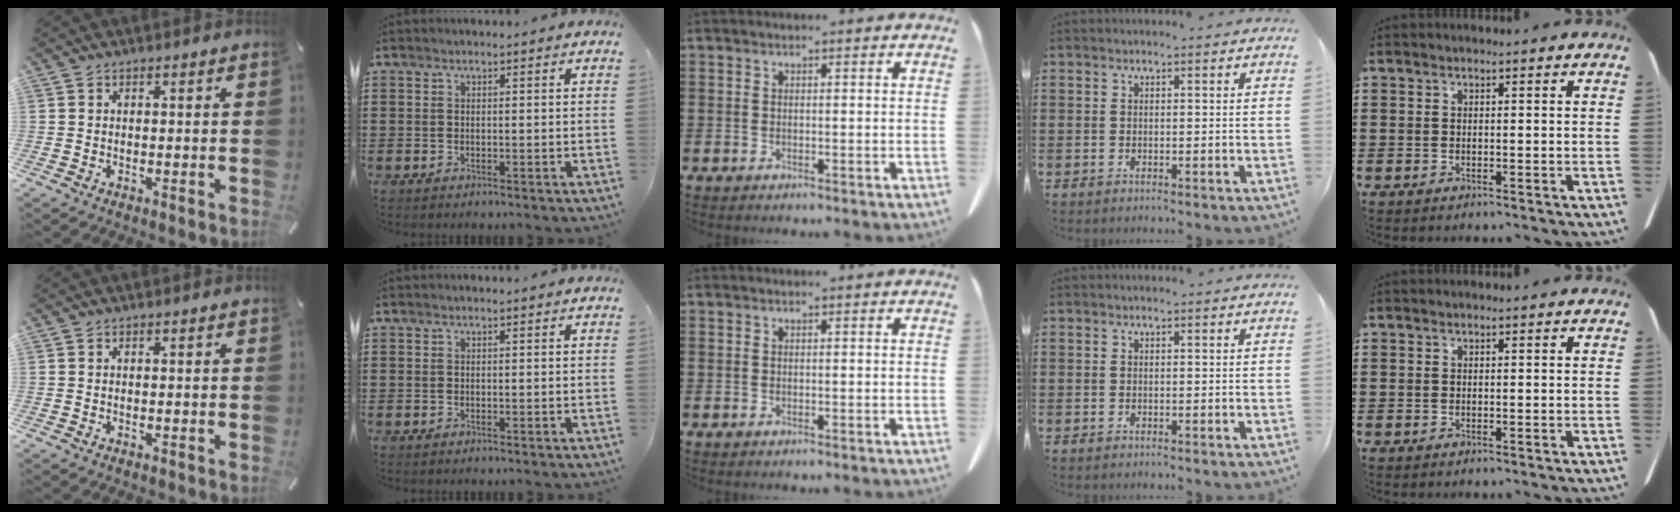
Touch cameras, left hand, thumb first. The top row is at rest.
{}